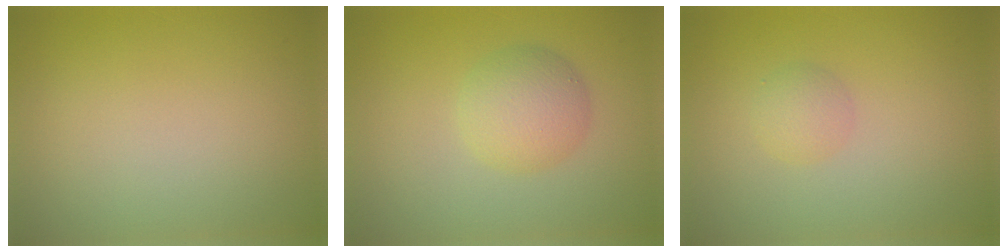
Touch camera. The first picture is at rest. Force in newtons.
{"total": 3.6, "press": 3.6, "slide": 0.1}
{"total": 1.5, "press": 1.5, "slide": 0.1}